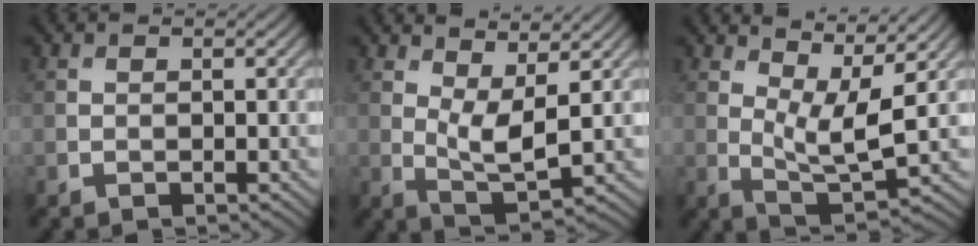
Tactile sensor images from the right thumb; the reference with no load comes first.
{"total": 4.9, "force": [2.2, 1.6, 4.1], "torque": [-0.088, -0.004, 0.042]}
{"total": 6.8, "force": [3.6, 2.0, 5.4], "torque": [-0.110, -0.007, 0.068]}